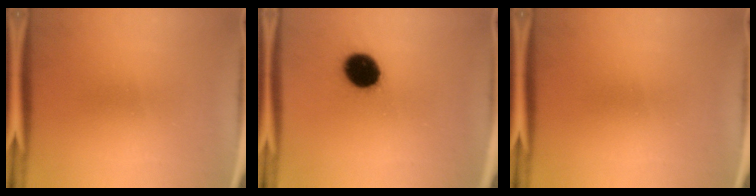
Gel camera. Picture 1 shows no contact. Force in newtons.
{"total": 12.1}
{"total": 0.0}